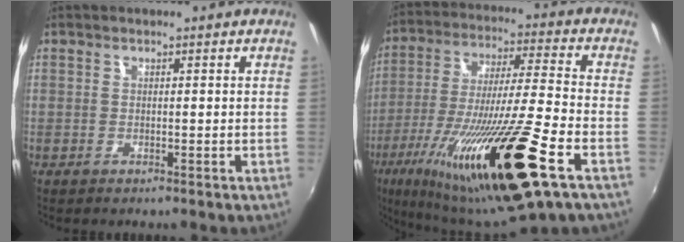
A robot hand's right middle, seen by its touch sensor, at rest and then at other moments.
{"total": 26.4, "force": [-14.0, 1.7, 22.3], "torque": [-0.410, -0.076, -0.241]}